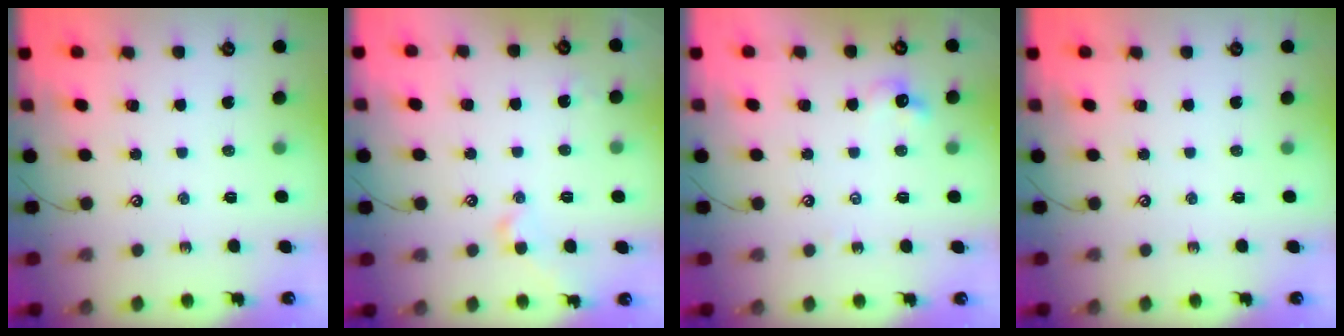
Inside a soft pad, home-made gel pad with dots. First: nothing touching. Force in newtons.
{"total": 3.0, "press": 2.9, "slide": 0.7}
{"total": 6.3, "press": 6.3, "slide": 0.8}
{"total": 0.0}